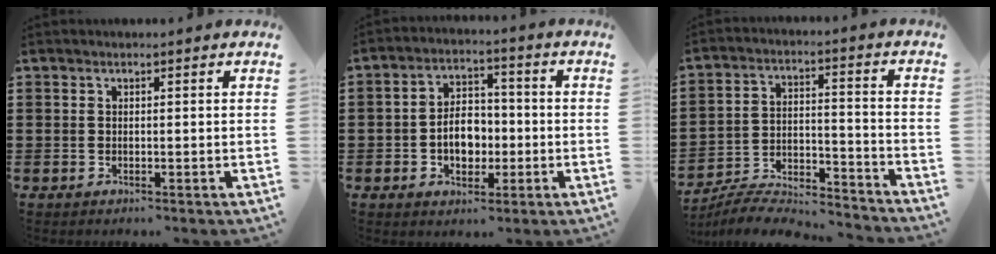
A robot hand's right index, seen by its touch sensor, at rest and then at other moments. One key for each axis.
{"total": 6.3, "fx": -1.4, "fy": 4.2, "fz": 4.5, "tx": -0.067, "ty": -0.001, "tz": -0.032}
{"total": 6.3, "fx": -6.2, "fy": 0.7, "fz": 1.2, "tx": -0.029, "ty": 0.000, "tz": -0.126}